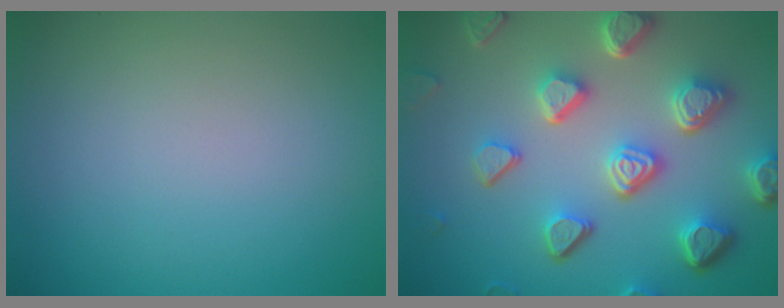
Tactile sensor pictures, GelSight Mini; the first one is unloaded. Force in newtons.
{"total": 7.3, "press": 5.6, "slide": 4.7}